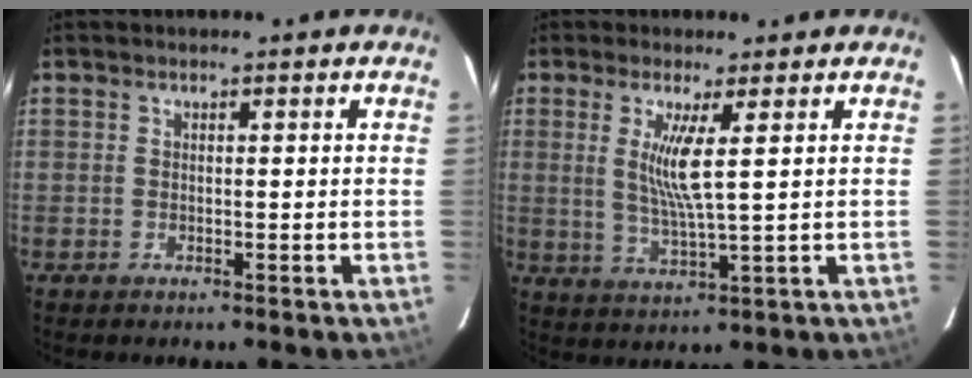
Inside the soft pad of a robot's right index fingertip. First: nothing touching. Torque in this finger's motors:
{"motor_torque": [0.43, -0.15, 0.38, 0.13]}